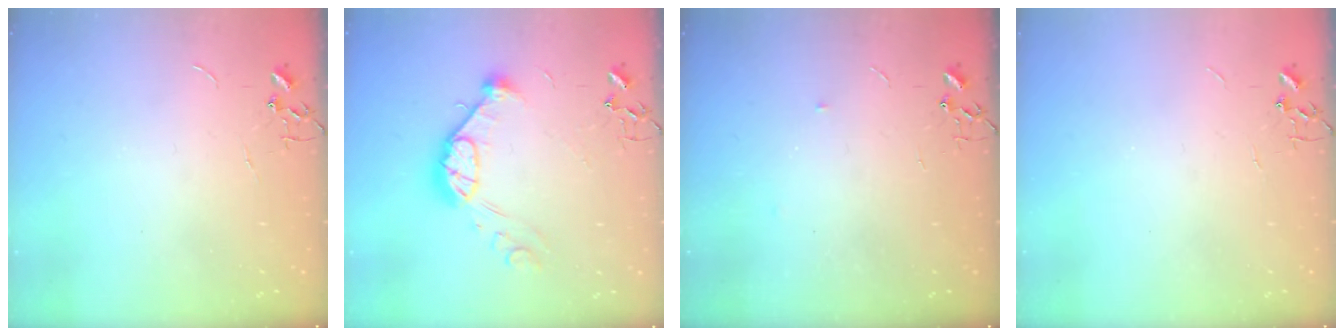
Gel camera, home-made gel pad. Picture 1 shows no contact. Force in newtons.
{"total": 13.0, "press": 13.0, "slide": 0.8}
{"total": 3.1, "press": 3.0, "slide": 0.6}
{"total": 0.0}